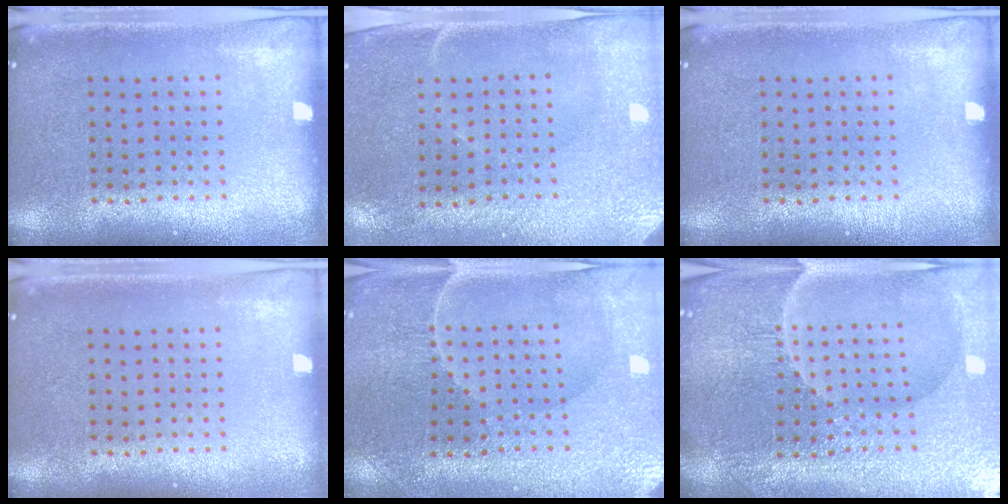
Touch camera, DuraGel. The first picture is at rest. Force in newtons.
{"total": 2.9, "press": 2.5, "slide": 1.6}
{"total": 0.0}
{"total": 0.0}
{"total": 1.5, "press": 1.5, "slide": 0.1}
{"total": 5.1, "press": 5.0, "slide": 1.3}